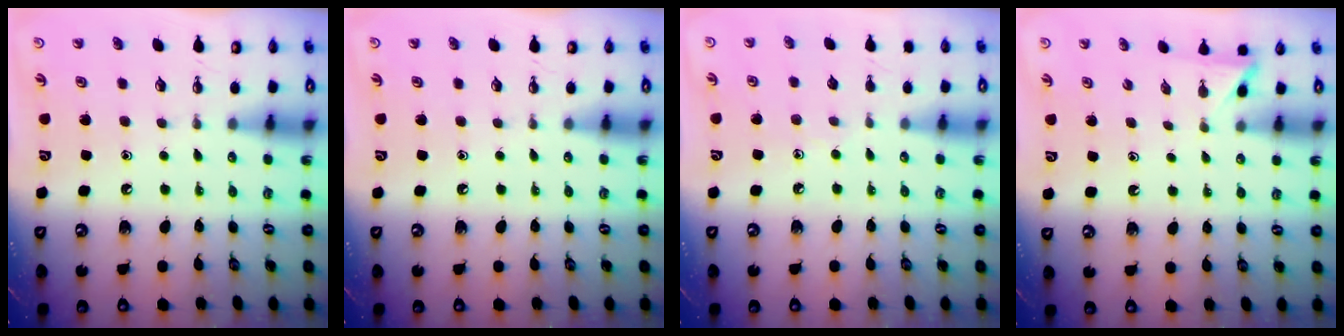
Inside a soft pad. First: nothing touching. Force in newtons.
{"total": 0.0}
{"total": 5.1, "press": 5.0, "slide": 0.6}
{"total": 2.5, "press": 2.5, "slide": 0.3}